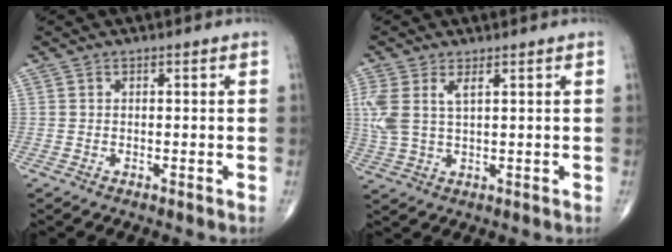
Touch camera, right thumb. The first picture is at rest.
{"total": 6.8, "force": [2.2, 3.0, 5.7], "torque": [-0.152, 0.005, 0.052]}